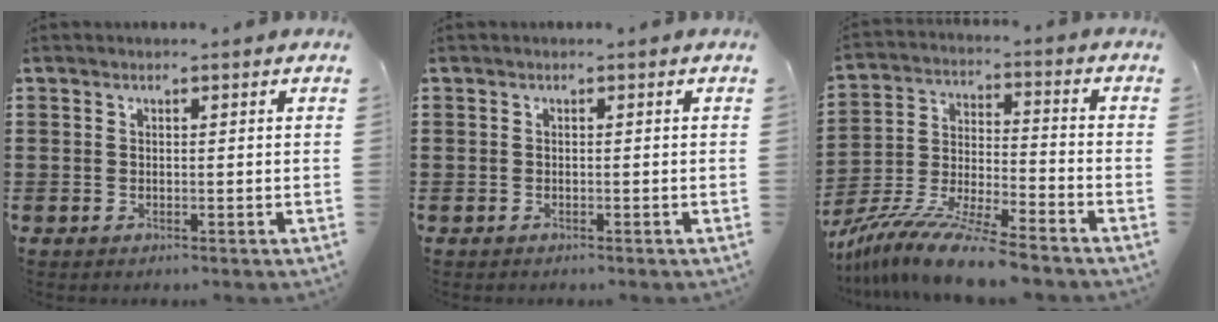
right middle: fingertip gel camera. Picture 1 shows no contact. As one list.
[{"total": 0.0}, {"total": 11.1, "force": [-10.1, 0.0, 4.7], "torque": [-0.089, 0.012, -0.200]}]